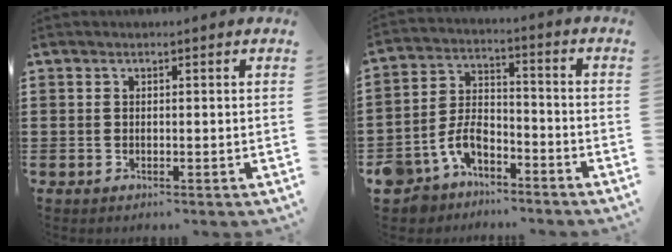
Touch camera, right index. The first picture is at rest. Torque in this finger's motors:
{"motor_torque": [1.31, 0.83, 0.51, 0.11]}